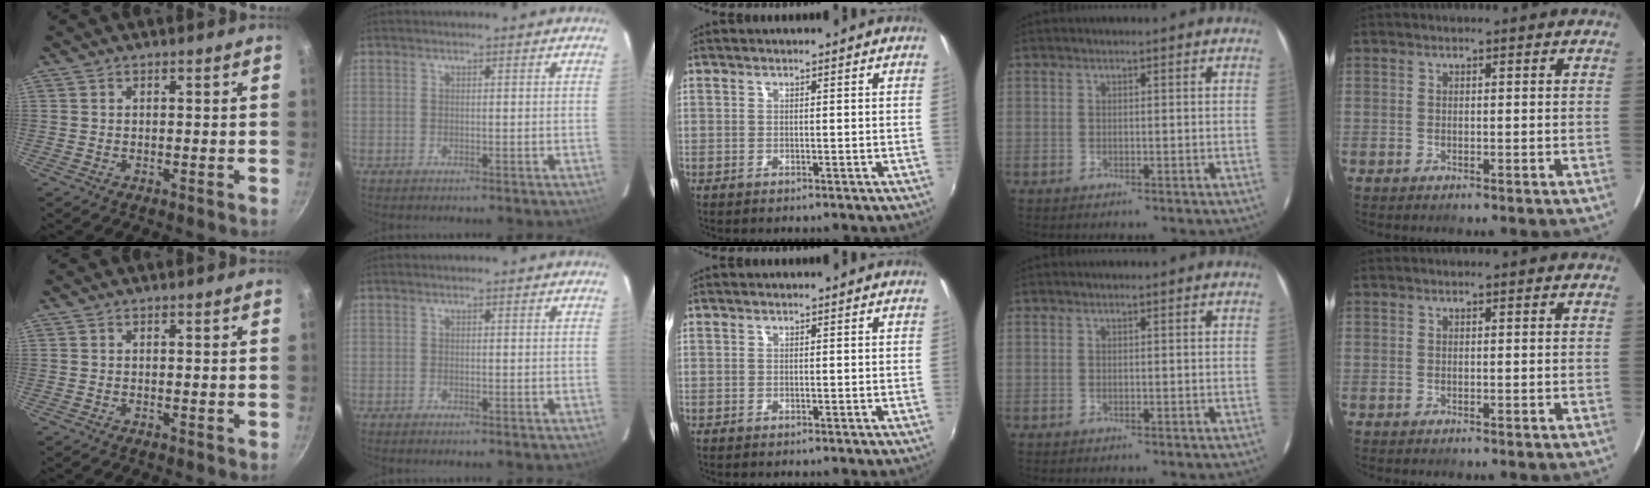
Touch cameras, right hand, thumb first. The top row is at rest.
{}